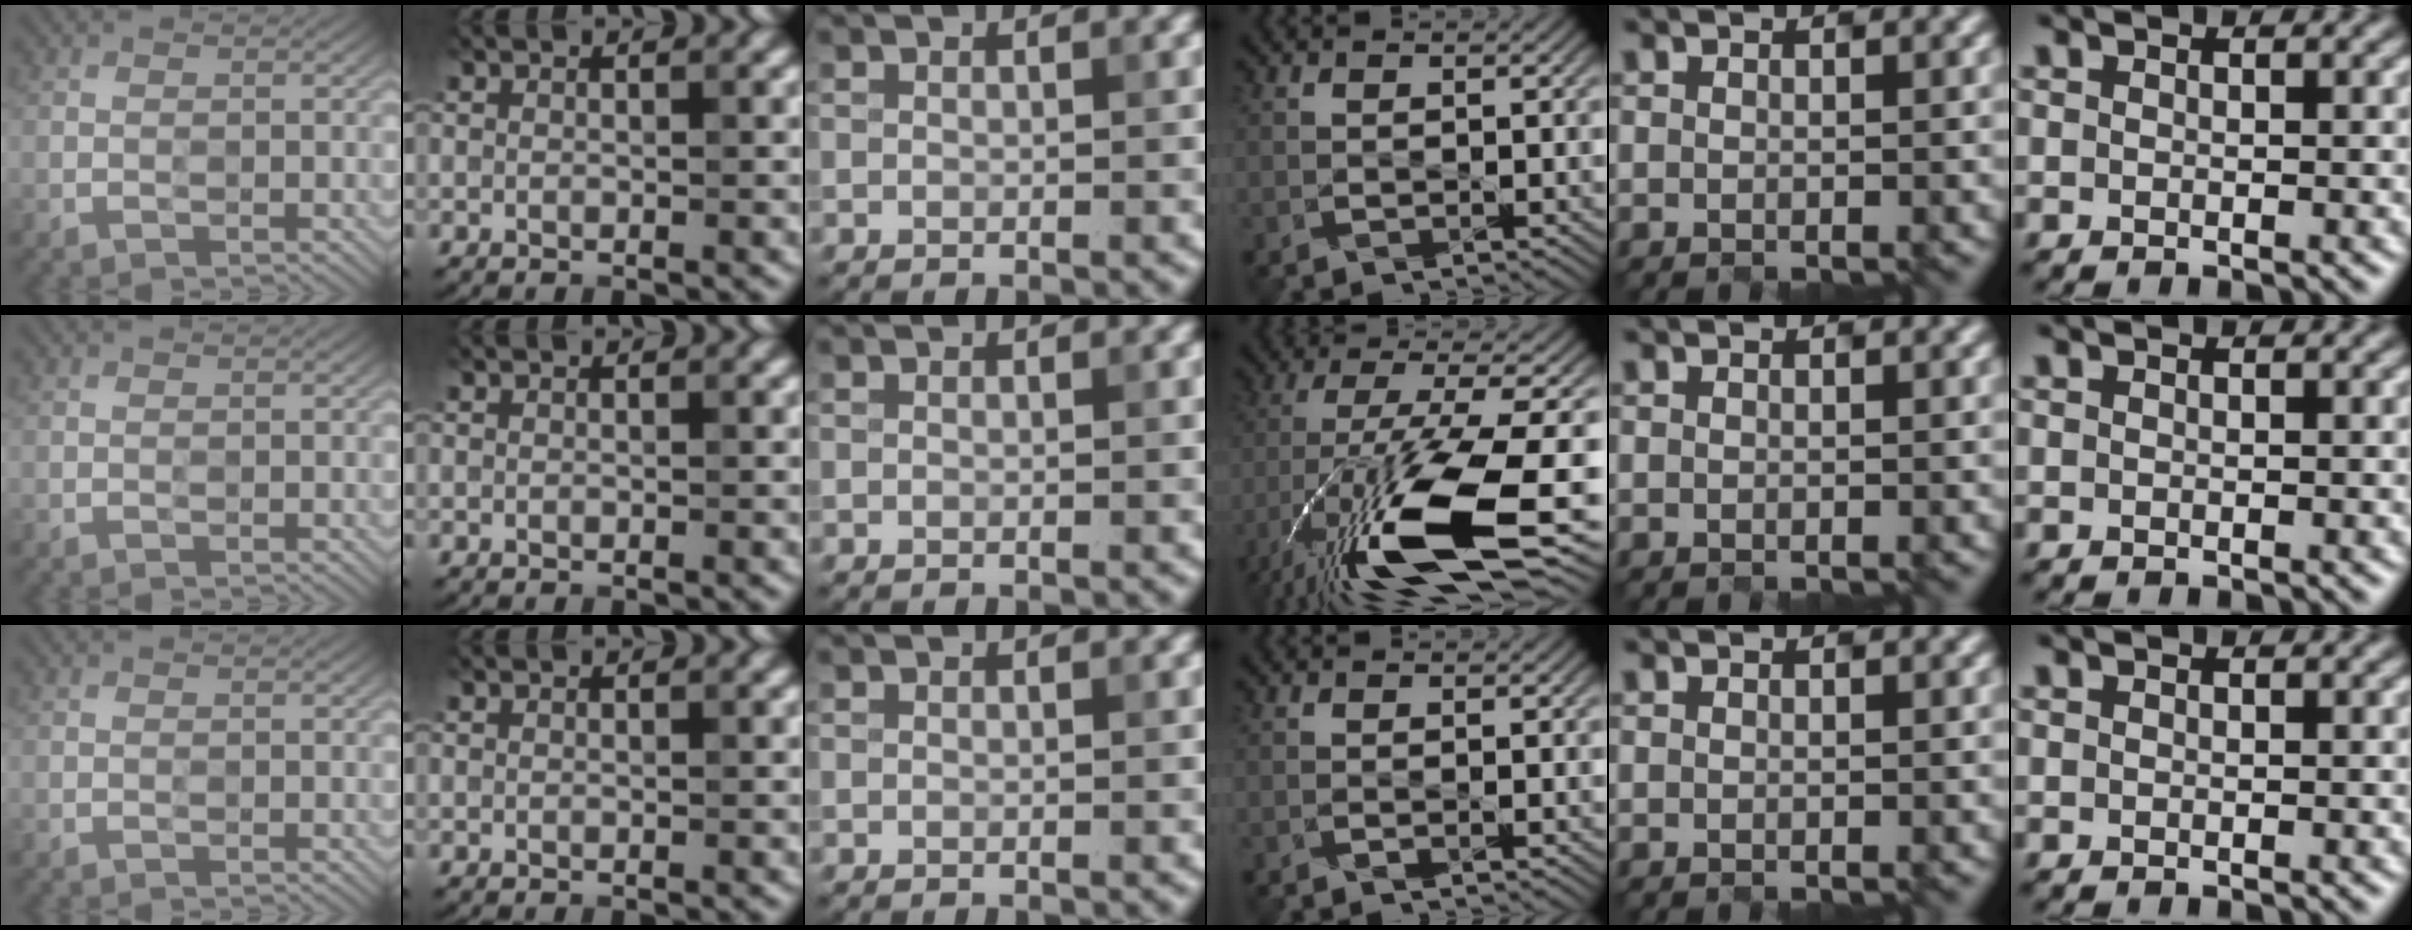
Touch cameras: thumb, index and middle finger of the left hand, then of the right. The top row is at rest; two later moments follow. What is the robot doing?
{"motion": "open", "object": "sandwich press"}